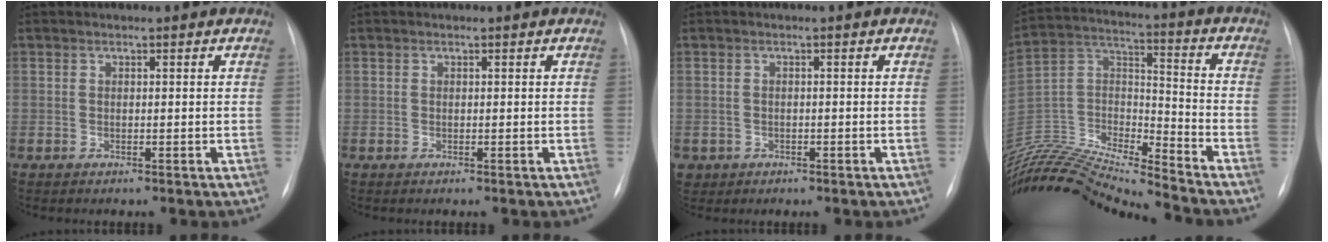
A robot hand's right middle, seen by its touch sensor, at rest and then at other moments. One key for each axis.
{"total": 0.0}
{"total": 2.6, "fx": -1.1, "fy": 2.3, "fz": 0.3, "tx": -0.003, "ty": 0.004, "tz": -0.014}
{"total": 21.2, "fx": -20.1, "fy": -0.6, "fz": 6.5, "tx": -0.138, "ty": 0.013, "tz": -0.362}